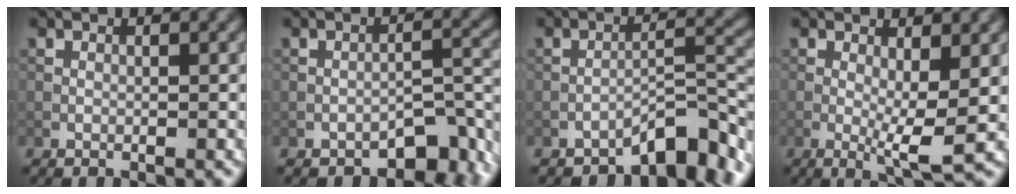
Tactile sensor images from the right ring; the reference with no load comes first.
{"total": 5.1, "force": [-3.7, 2.1, 2.9], "torque": [-0.027, 0.005, -0.050]}
{"total": 5.5, "force": [-4.4, 1.4, 3.1], "torque": [-0.032, 0.015, -0.067]}
{"total": 4.1, "force": [0.0, 0.7, 4.0], "torque": [-0.072, -0.010, -0.001]}